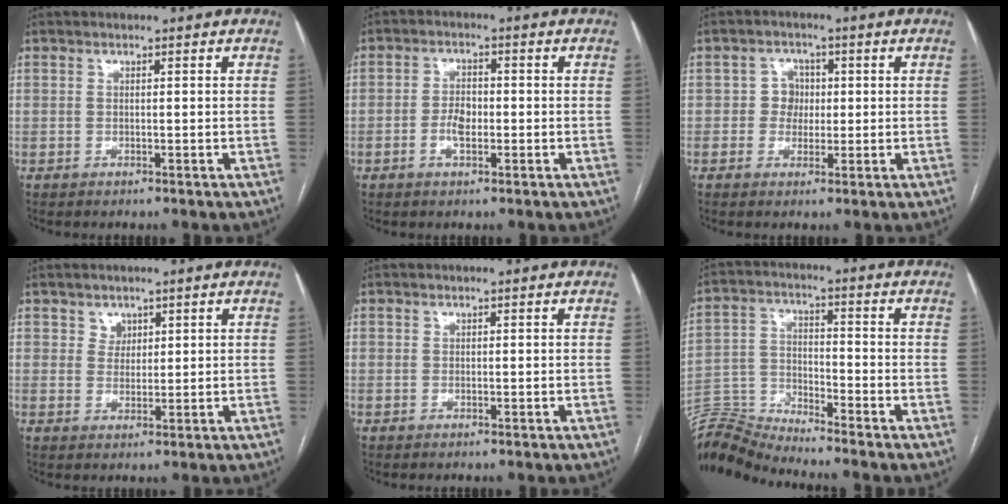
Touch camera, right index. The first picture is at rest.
{"total": 3.7, "force": [-1.0, 1.8, 3.0], "torque": [-0.063, 0.002, -0.017]}
{"total": 3.5, "force": [0.2, 3.3, 1.2], "torque": [-0.012, 0.012, 0.003]}
{"total": 2.2, "force": [1.5, 1.7, 0.3], "torque": [0.001, 0.000, 0.023]}
{"total": 0.0}
{"total": 8.1, "force": [-7.8, -1.9, -0.7], "torque": [0.004, 0.012, -0.150]}